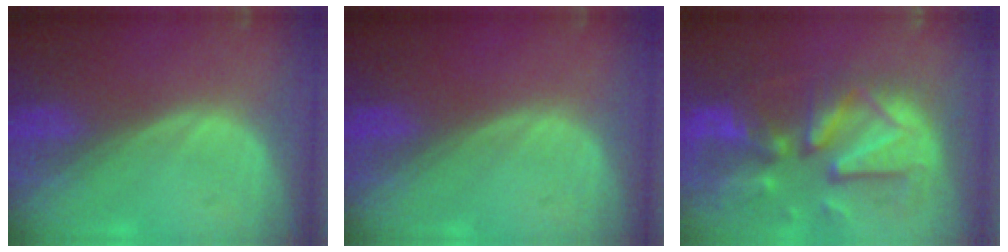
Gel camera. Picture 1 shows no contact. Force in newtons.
{"total": 0.0}
{"total": 12.9, "press": 11.3, "slide": 6.4}